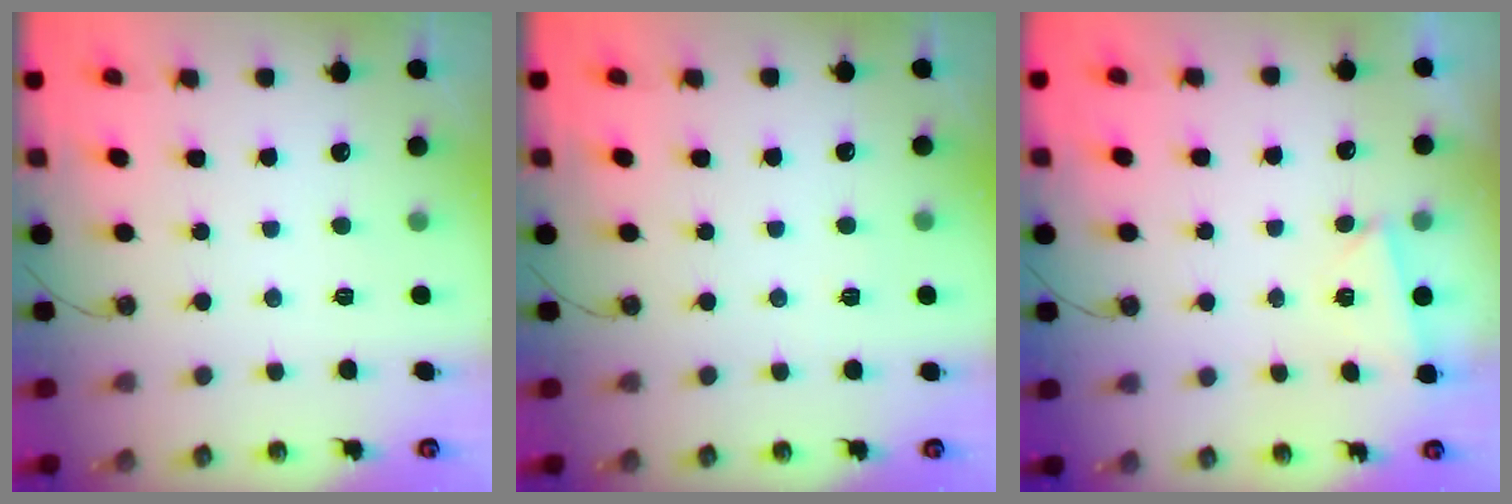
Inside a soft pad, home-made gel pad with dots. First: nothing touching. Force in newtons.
{"total": 2.6, "press": 1.3, "slide": 2.2}
{"total": 2.9, "press": 0.8, "slide": 2.7}